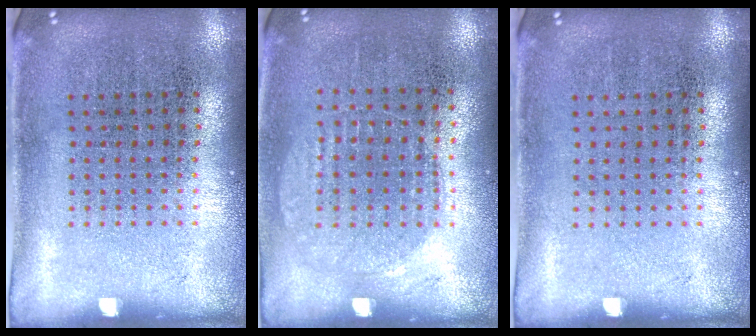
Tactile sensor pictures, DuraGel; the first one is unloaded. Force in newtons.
{"total": 0.9, "press": 0.8, "slide": 0.3}
{"total": 0.0}